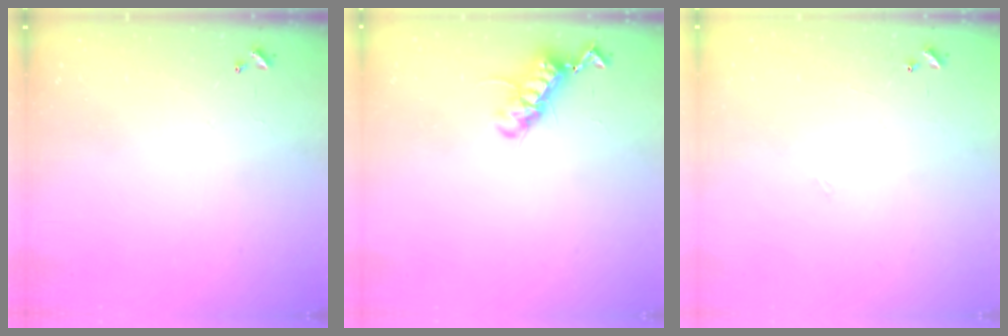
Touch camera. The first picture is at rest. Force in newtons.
{"total": 12.0, "press": 12.0, "slide": 1.3}
{"total": 3.8, "press": 3.8, "slide": 0.5}